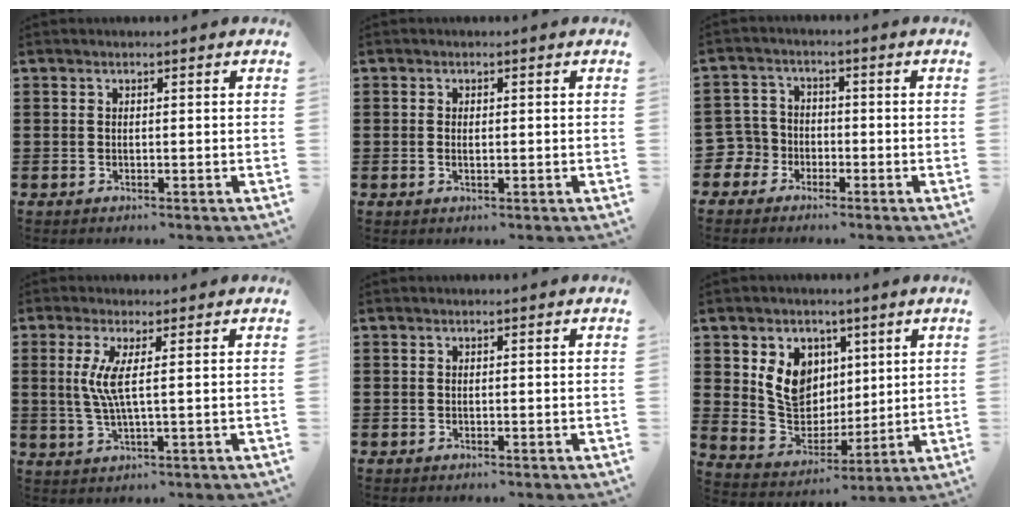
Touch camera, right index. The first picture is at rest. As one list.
[{"total": 0.9, "force": [0.0, 0.5, 0.8], "torque": [-0.016, 0.002, -0.001]}, {"total": 4.4, "force": [-2.3, 3.8, 0.6], "torque": [-0.050, 0.001, -0.054]}, {"total": 5.1, "force": [0.9, 0.1, 5.0], "torque": [-0.112, -0.014, 0.009]}, {"total": 0.0}, {"total": 9.0, "force": [3.2, 7.6, 3.7], "torque": [-0.097, 0.008, 0.066]}]